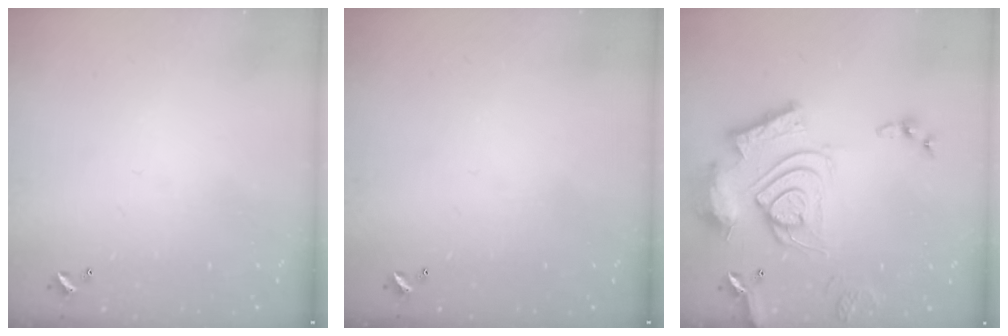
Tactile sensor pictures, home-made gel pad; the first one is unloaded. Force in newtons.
{"total": 0.0}
{"total": 20.1, "press": 20.0, "slide": 1.9}